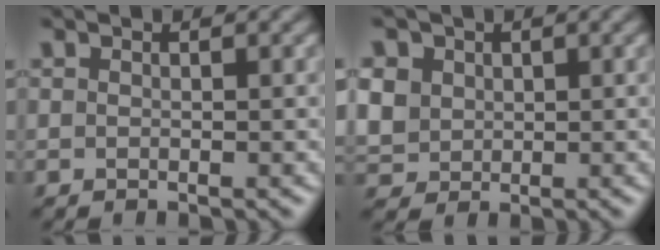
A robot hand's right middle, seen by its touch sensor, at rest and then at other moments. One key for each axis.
{"total": 6.2, "fx": 1.9, "fy": 5.1, "fz": 2.9, "tx": -0.094, "ty": 0.023, "tz": 0.032}